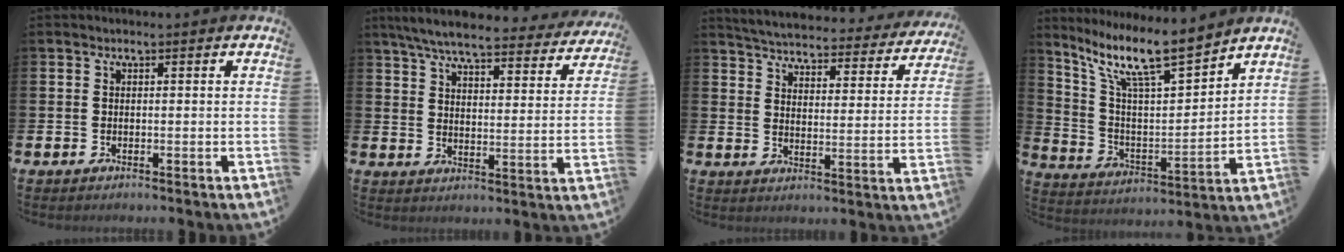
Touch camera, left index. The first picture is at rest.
{"total": 6.6, "force": [5.9, 1.0, 2.7], "torque": [-0.073, -0.036, 0.098]}
{"total": 4.5, "force": [4.4, 0.6, 0.8], "torque": [-0.044, -0.038, 0.072]}
{"total": 11.3, "force": [9.3, 1.9, 6.2], "torque": [-0.149, -0.055, 0.158]}